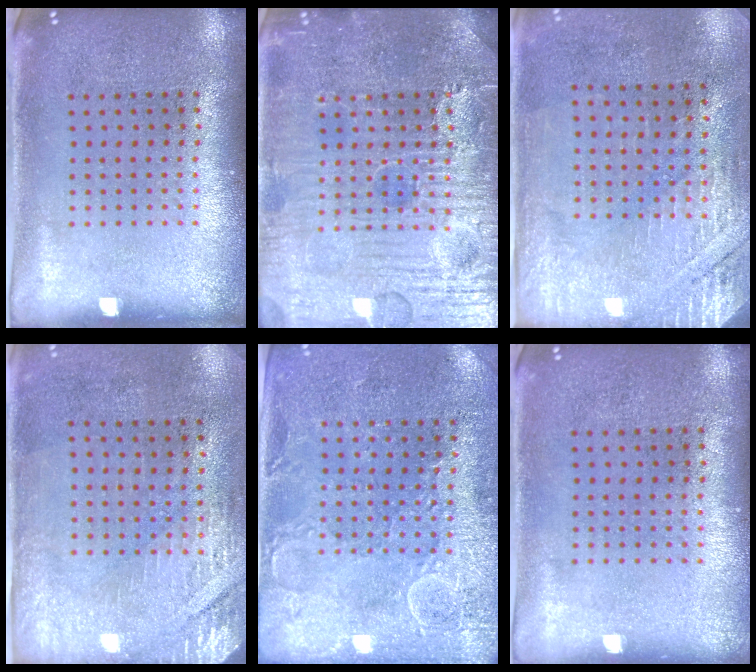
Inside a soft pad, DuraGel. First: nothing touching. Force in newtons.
{"total": 4.9, "press": 4.9, "slide": 0.4}
{"total": 2.7, "press": 2.5, "slide": 1.1}
{"total": 2.9, "press": 2.5, "slide": 1.4}
{"total": 2.8, "press": 2.7, "slide": 0.8}
{"total": 0.0}